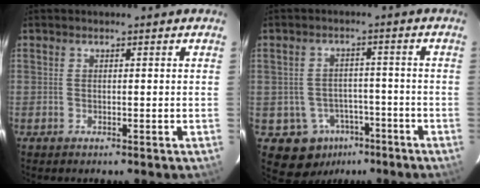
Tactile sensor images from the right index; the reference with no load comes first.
{"total": 7.9, "force": [-4.3, 6.4, 1.5], "torque": [-0.037, 0.027, -0.042]}